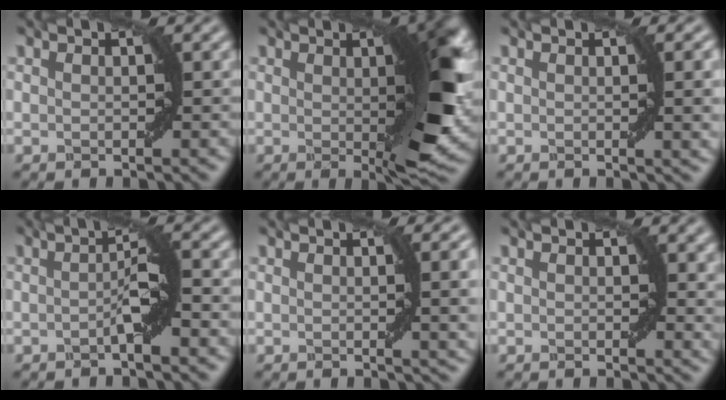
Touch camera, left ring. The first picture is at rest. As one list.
[{"total": 6.9, "force": [0.4, 1.3, 6.8], "torque": [-0.085, -0.005, 0.012]}, {"total": 3.3, "force": [0.4, 0.7, 3.2], "torque": [-0.034, 0.003, 0.007]}, {"total": 2.6, "force": [-0.6, 0.1, 2.5], "torque": [-0.041, 0.009, -0.013]}, {"total": 4.8, "force": [0.7, 1.3, 4.5], "torque": [-0.044, 0.005, 0.010]}, {"total": 1.9, "force": [0.8, 1.0, 1.4], "torque": [-0.011, -0.005, 0.012]}]